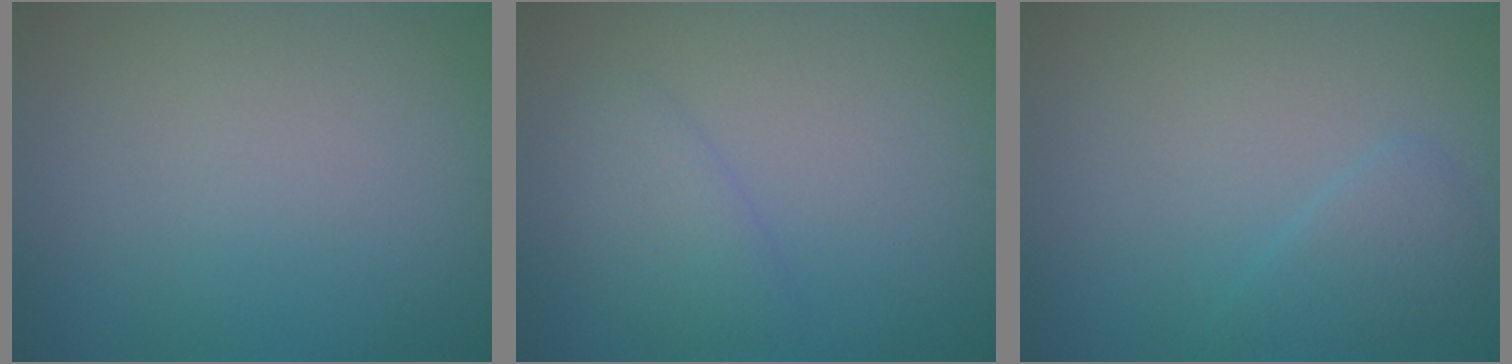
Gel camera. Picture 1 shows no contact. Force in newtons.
{"total": 2.0, "press": 2.0, "slide": 0.2}
{"total": 1.7, "press": 1.7, "slide": 0.1}